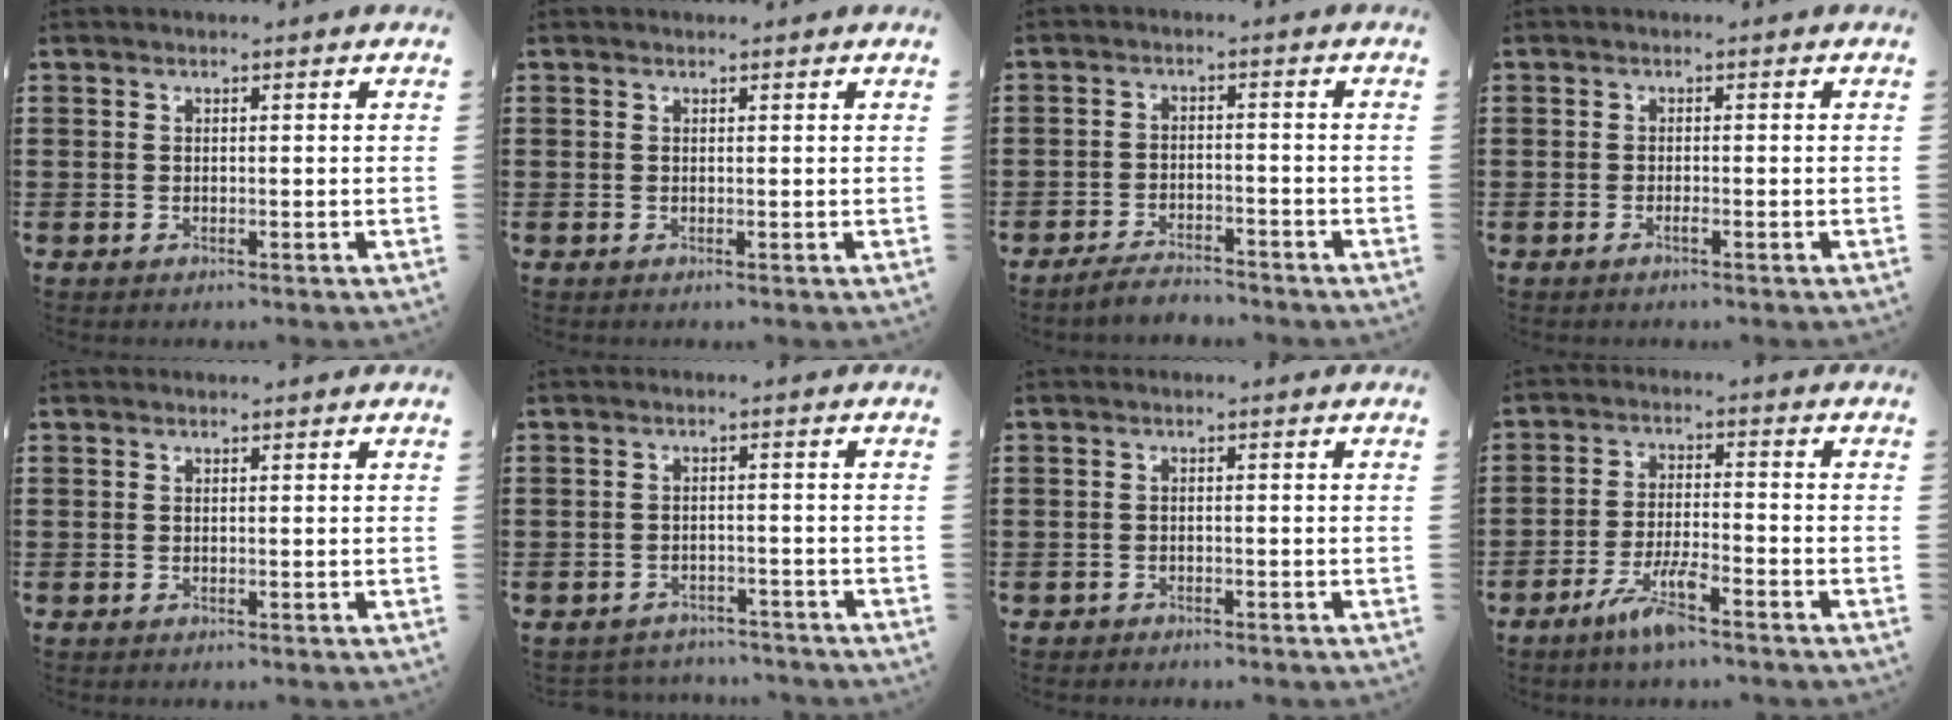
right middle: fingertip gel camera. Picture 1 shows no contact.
{"total": 0.0}
{"total": 3.2, "force": [-3.1, 0.5, 0.6], "torque": [-0.013, 0.006, -0.065]}
{"total": 0.9, "force": [-0.5, 0.1, 0.7], "torque": [-0.013, -0.002, -0.010]}
{"total": 0.0}
{"total": 2.4, "force": [-2.3, 0.5, -0.1], "torque": [-0.005, 0.000, -0.051]}
{"total": 0.9, "force": [-0.9, 0.3, -0.1], "torque": [-0.001, 0.003, -0.021]}
{"total": 6.2, "force": [-4.2, 1.1, 4.4], "torque": [-0.096, -0.004, -0.080]}